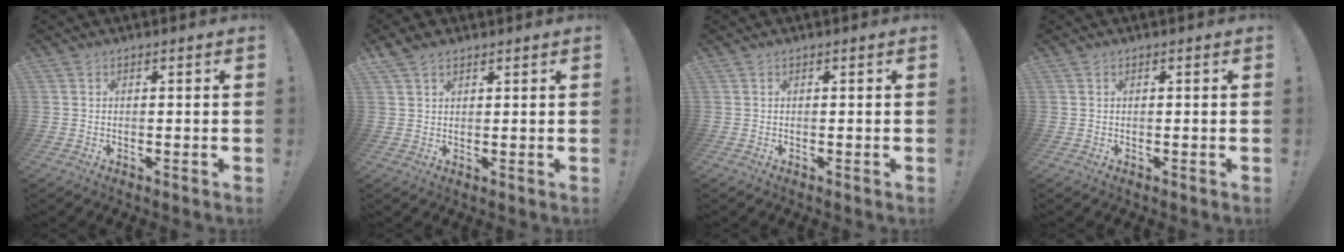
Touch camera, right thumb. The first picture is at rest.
{"total": 3.4, "force": [2.6, 1.8, 1.4], "torque": [-0.031, -0.008, 0.051]}
{"total": 0.0}
{"total": 0.0}